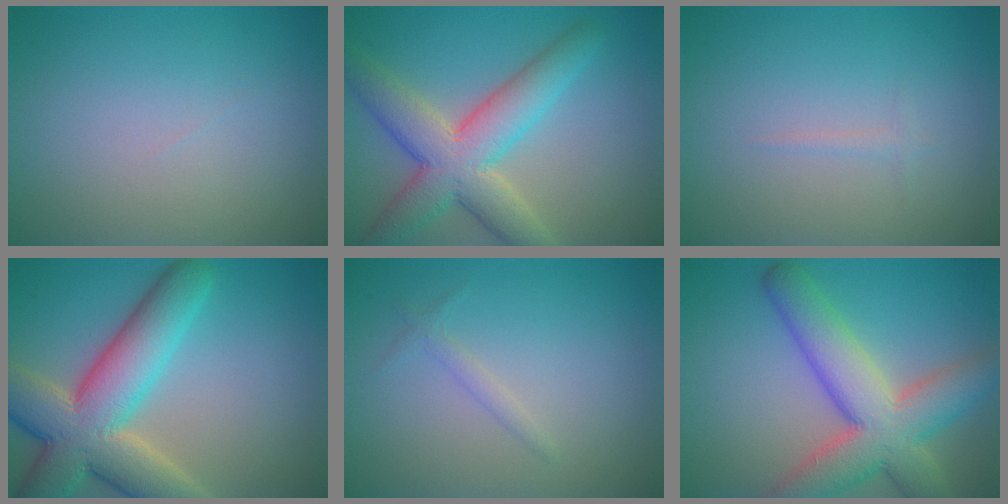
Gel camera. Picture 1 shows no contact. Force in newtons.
{"total": 7.8, "press": 7.8, "slide": 0.4}
{"total": 0.6, "press": 0.6, "slide": 0.0}
{"total": 10.8, "press": 10.8, "slide": 0.7}
{"total": 0.9, "press": 0.9, "slide": 0.1}
{"total": 9.0, "press": 9.0, "slide": 0.6}